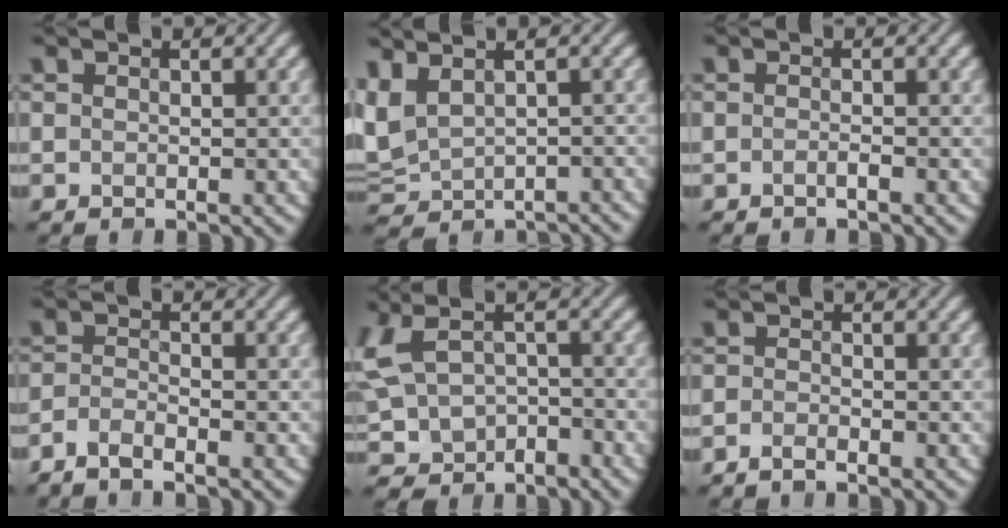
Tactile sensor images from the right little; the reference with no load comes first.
{"total": 3.4, "force": [-0.2, 2.4, 2.4], "torque": [-0.051, -0.004, 0.015]}
{"total": 0.7, "force": [-0.4, 0.2, 0.5], "torque": [-0.004, -0.001, -0.008]}
{"total": 2.1, "force": [-2.0, 0.1, 0.8], "torque": [-0.020, -0.004, -0.046]}
{"total": 6.6, "force": [-1.2, 5.0, 4.3], "torque": [-0.131, -0.020, 0.003]}
{"total": 1.2, "force": [-1.0, 0.2, 0.5], "torque": [-0.005, -0.003, -0.022]}